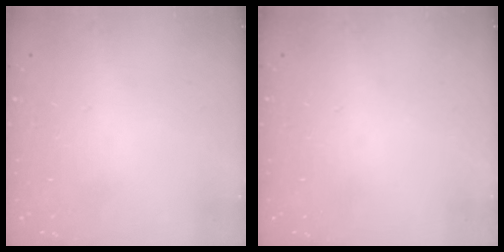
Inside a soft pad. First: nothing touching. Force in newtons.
{"total": 0.0}